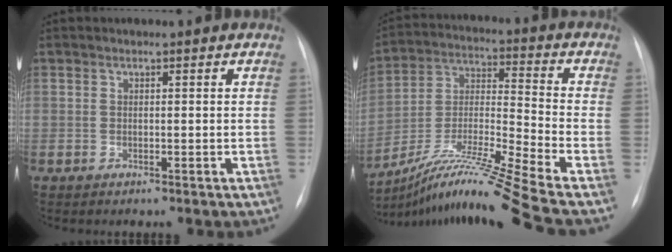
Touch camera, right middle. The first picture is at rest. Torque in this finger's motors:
{"motor_torque": [-0.15, -0.40, -0.05, 0.05]}